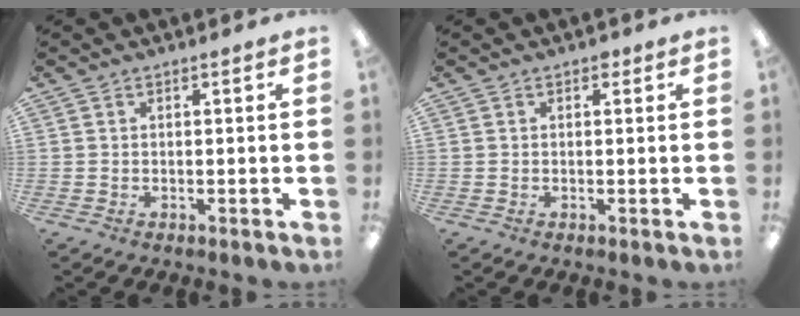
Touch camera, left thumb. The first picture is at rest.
{"total": 0.9, "force": [0.5, 0.6, 0.4], "torque": [-0.001, 0.000, 0.007]}